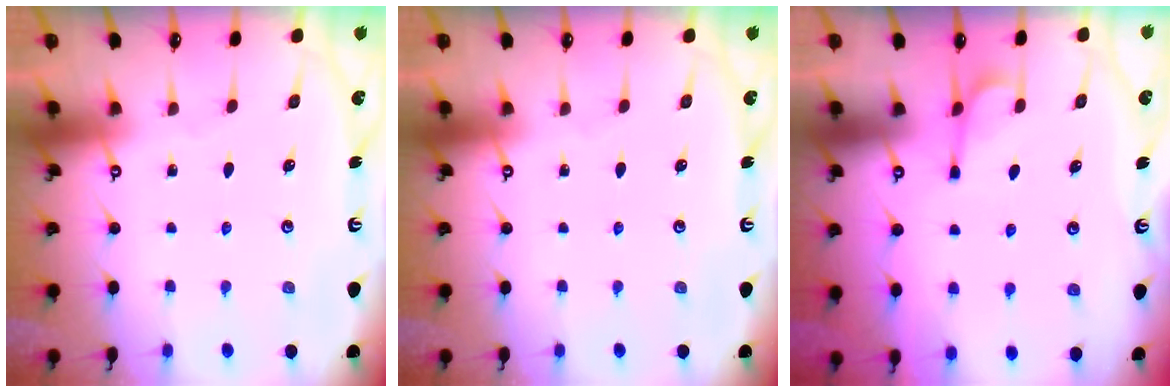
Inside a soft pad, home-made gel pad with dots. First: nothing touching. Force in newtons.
{"total": 0.0}
{"total": 3.2, "press": 3.1, "slide": 0.9}